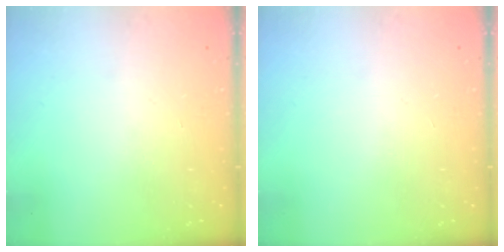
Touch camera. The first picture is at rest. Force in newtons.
{"total": 0.0}